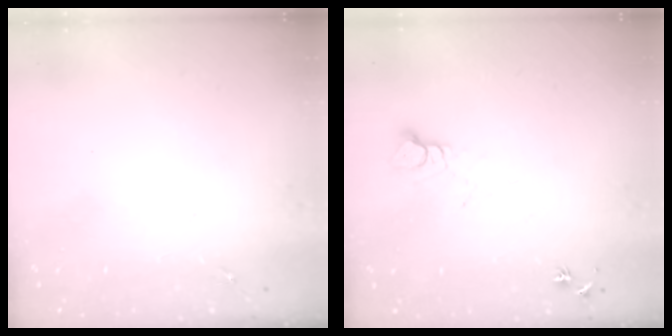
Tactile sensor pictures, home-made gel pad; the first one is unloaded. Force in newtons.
{"total": 5.1, "press": 5.1, "slide": 0.4}